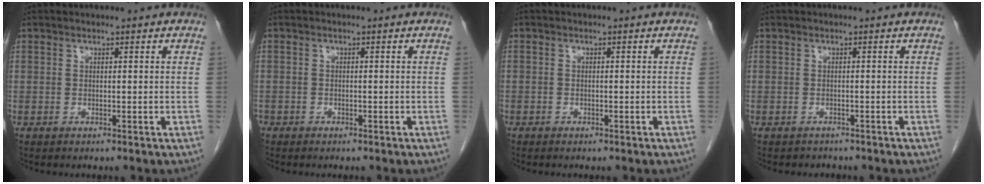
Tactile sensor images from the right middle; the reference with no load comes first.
{"total": 0.8, "force": [-0.6, 0.5, 0.1], "torque": [-0.006, 0.002, -0.013]}
{"total": 0.6, "force": [-0.4, 0.5, 0.0], "torque": [-0.001, 0.003, -0.008]}
{"total": 1.9, "force": [-1.7, 0.9, -0.1], "torque": [-0.009, 0.000, -0.027]}